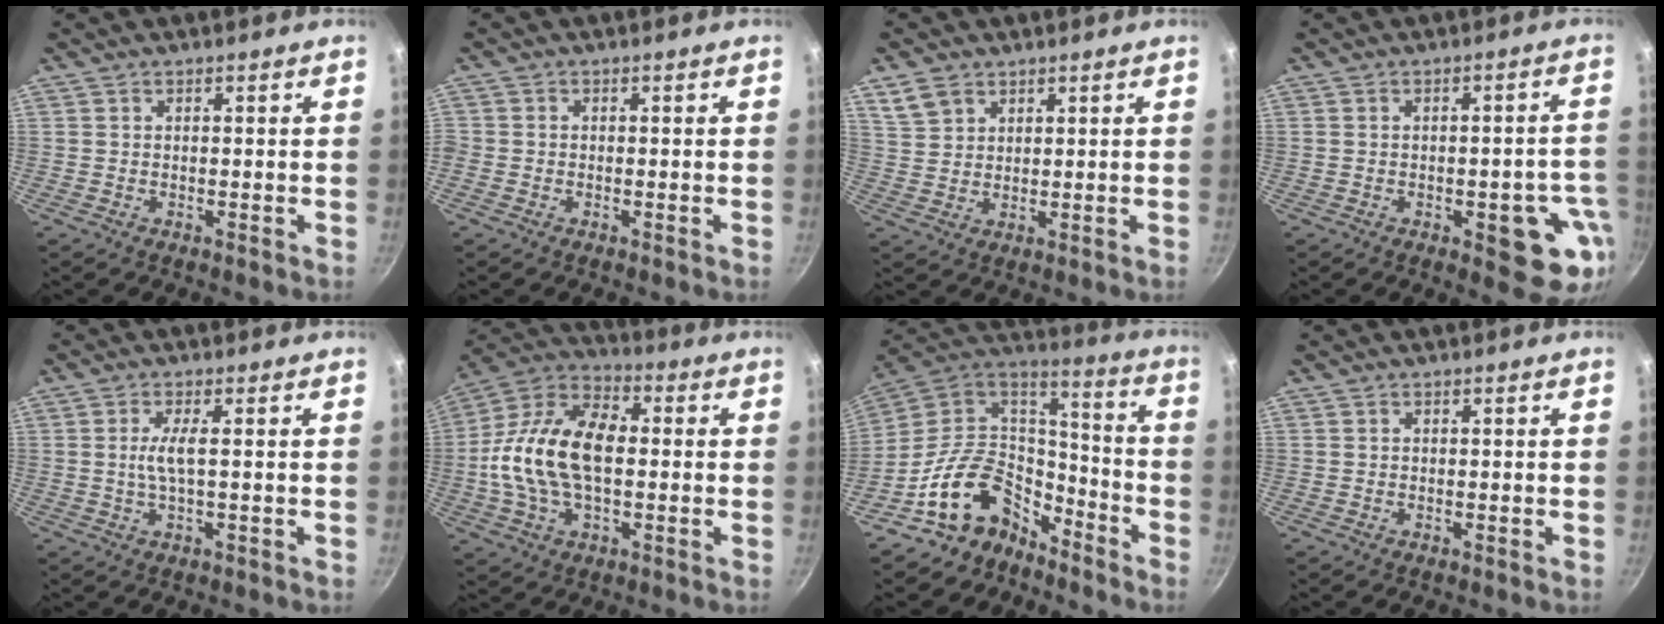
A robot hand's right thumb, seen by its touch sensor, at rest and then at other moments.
{"total": 1.2, "force": [-0.7, 1.0, 0.4], "torque": [-0.009, 0.001, -0.017]}
{"total": 5.2, "force": [3.2, 3.4, 2.2], "torque": [-0.033, -0.005, 0.072]}
{"total": 11.3, "force": [-3.6, 4.8, 9.6], "torque": [-0.065, 0.017, -0.043]}
{"total": 3.6, "force": [0.2, 0.4, 3.6], "torque": [-0.085, 0.000, 0.005]}
{"total": 19.3, "force": [-0.3, 11.5, 15.6], "torque": [-0.278, 0.033, -0.022]}
{"total": 17.5, "force": [-10.9, 11.3, 7.6], "torque": [-0.097, 0.103, -0.203]}
{"total": 0.0}